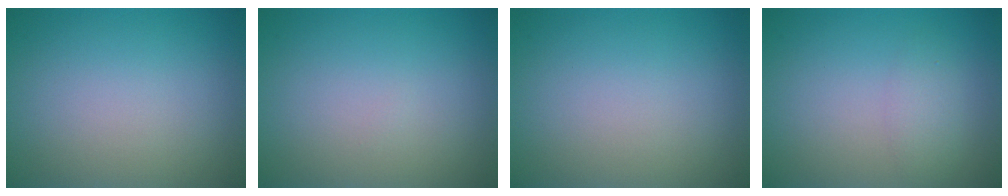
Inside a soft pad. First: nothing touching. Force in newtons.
{"total": 0.0}
{"total": 0.0}
{"total": 1.7, "press": 1.7, "slide": 0.0}